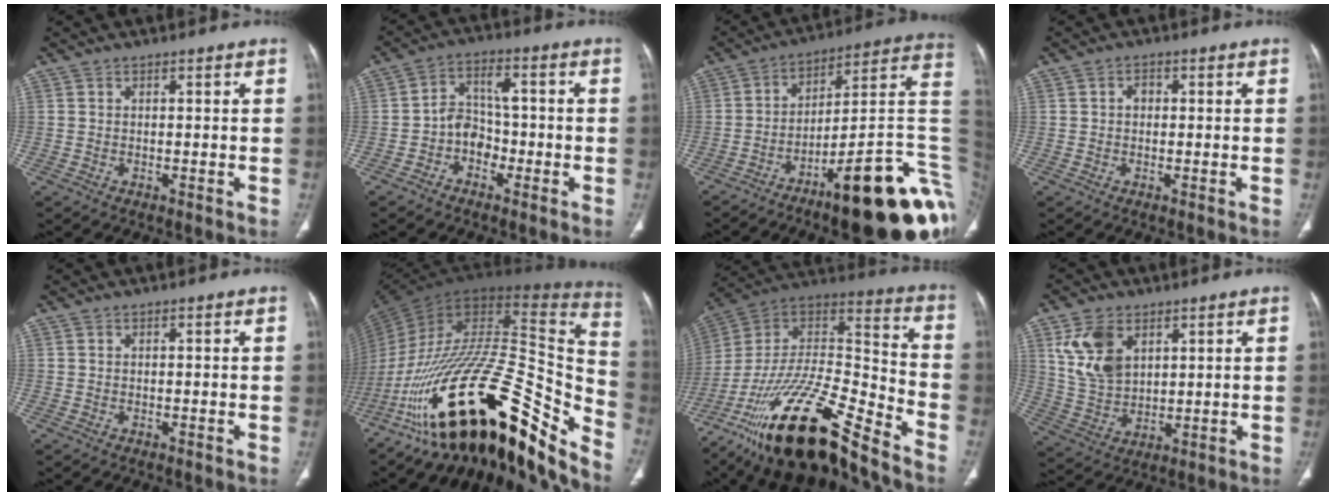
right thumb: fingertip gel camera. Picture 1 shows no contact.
{"total": 6.3, "force": [-2.5, 4.7, 3.2], "torque": [-0.036, 0.031, -0.054]}
{"total": 28.0, "force": [-11.2, 6.9, 24.7], "torque": [-0.219, 0.083, -0.157]}
{"total": 1.5, "force": [0.1, 1.2, 1.0], "torque": [-0.009, 0.006, -0.003]}
{"total": 0.0}
{"total": 39.4, "force": [-23.6, 12.8, 28.9], "torque": [-0.415, 0.060, -0.373]}
{"total": 26.5, "force": [-19.0, 6.6, 17.3], "torque": [-0.319, 0.060, -0.337]}
{"total": 10.6, "force": [4.6, 6.9, 6.6], "torque": [-0.113, -0.016, 0.103]}